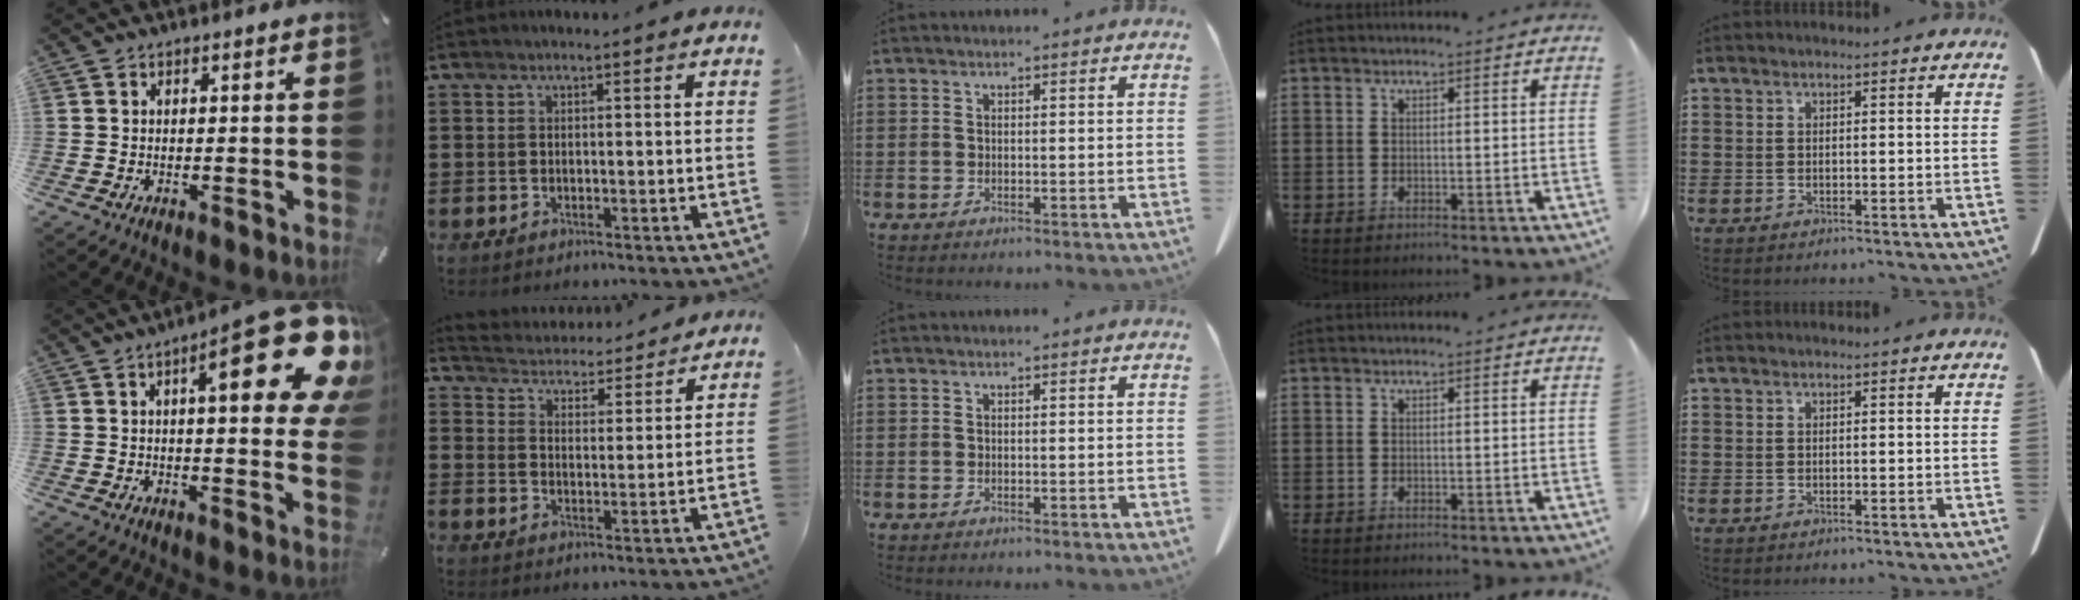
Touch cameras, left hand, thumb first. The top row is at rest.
{"thumb": {"total": 22.4, "force": [9.6, 6.6, 19.1], "torque": [-0.249, -0.058, 0.137]}, "index": {"total": 4.0, "force": [4.0, -0.2, -0.4], "torque": [-0.019, -0.038, 0.063]}}